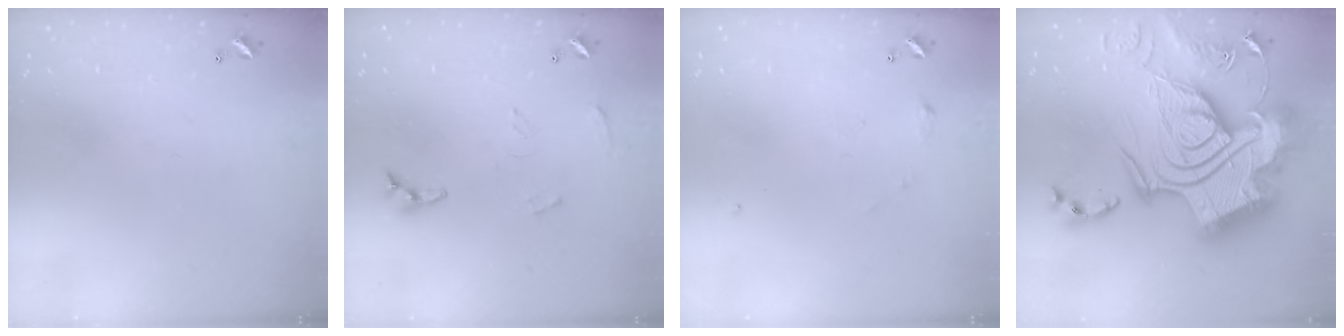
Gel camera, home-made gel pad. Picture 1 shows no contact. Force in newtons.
{"total": 6.2, "press": 6.2, "slide": 0.5}
{"total": 5.9, "press": 5.9, "slide": 0.8}
{"total": 0.7, "press": 0.7, "slide": 0.1}